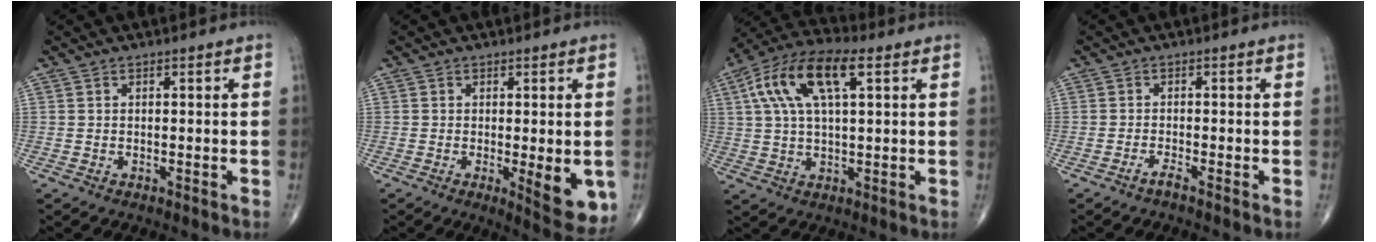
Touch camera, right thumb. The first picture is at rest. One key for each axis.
{"total": 7.8, "fx": -1.4, "fy": 2.7, "fz": 7.1, "tx": -0.083, "ty": -0.018, "tz": -0.013}
{"total": 14.5, "fx": 5.0, "fy": 6.2, "fz": 12.1, "tx": -0.238, "ty": 0.026, "tz": 0.086}
{"total": 1.1, "fx": -1.0, "fy": -0.2, "fz": 0.6, "tx": -0.020, "ty": 0.003, "tz": -0.022}